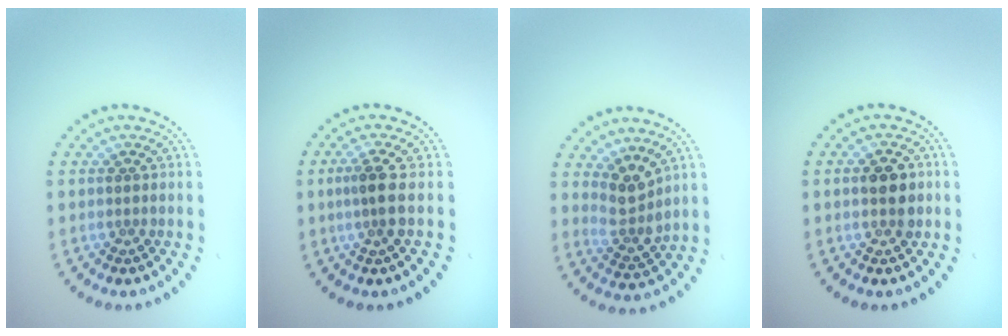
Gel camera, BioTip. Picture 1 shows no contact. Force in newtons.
{"total": 2.2, "press": 1.8, "slide": 1.3}
{"total": 2.8, "press": 2.1, "slide": 1.8}
{"total": 3.0, "press": 3.0, "slide": 0.1}